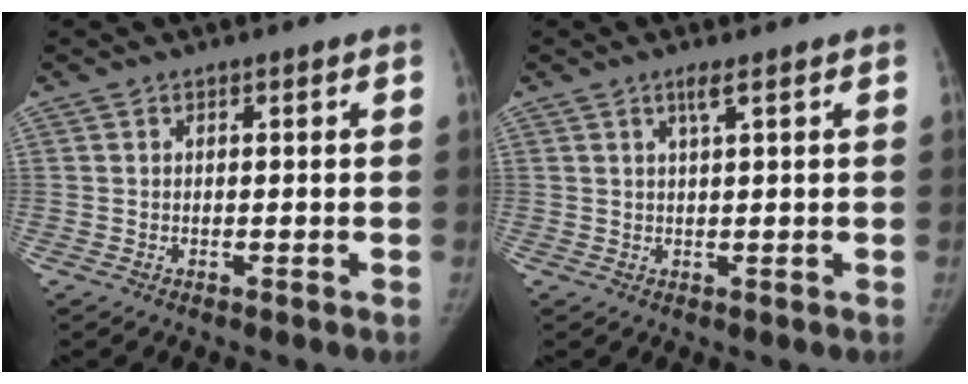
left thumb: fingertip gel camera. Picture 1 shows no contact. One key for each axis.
{"total": 2.1, "fx": 1.2, "fy": 0.1, "fz": 1.8, "tx": -0.041, "ty": -0.003, "tz": 0.025}